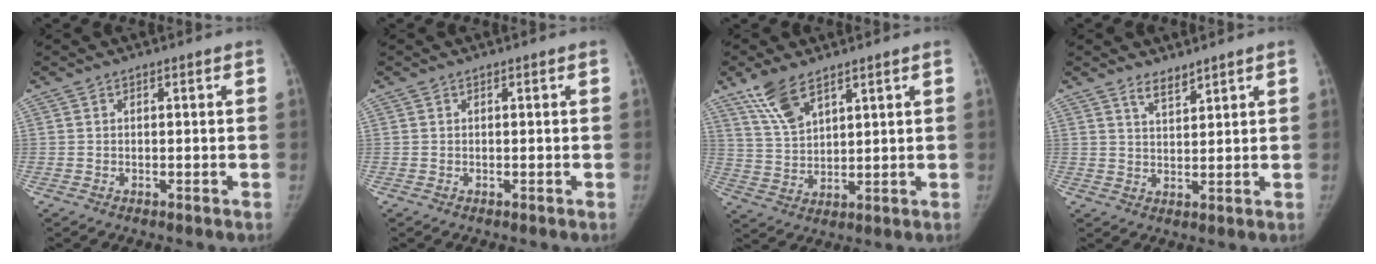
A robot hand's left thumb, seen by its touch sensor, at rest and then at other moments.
{"total": 0.0}
{"total": 8.1, "force": [5.6, 3.1, 4.9], "torque": [-0.089, -0.021, 0.119]}
{"total": 3.1, "force": [2.7, 1.0, 1.2], "torque": [-0.014, -0.024, 0.050]}